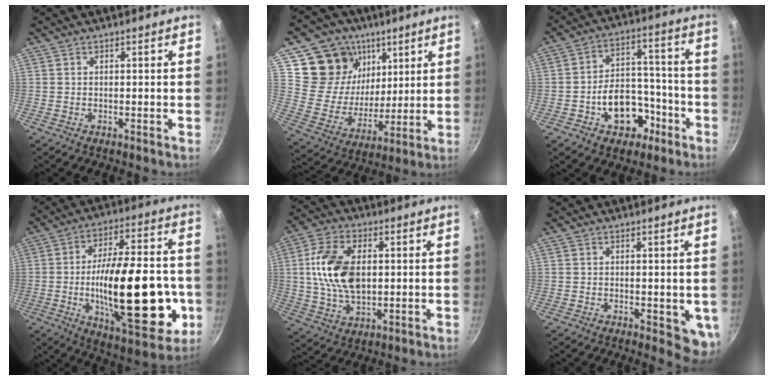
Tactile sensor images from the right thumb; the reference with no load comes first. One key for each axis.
{"total": 17.1, "fx": 8.9, "fy": 13.7, "fz": 5.0, "tx": -0.043, "ty": -0.059, "tz": 0.156}
{"total": 15.2, "fx": -6.9, "fy": 10.4, "fz": 8.7, "tx": -0.097, "ty": 0.081, "tz": -0.098}
{"total": 28.3, "fx": -5.0, "fy": 11.1, "fz": 25.5, "tx": -0.375, "ty": 0.015, "tz": -0.065}
{"total": 14.1, "fx": 1.6, "fy": 8.6, "fz": 11.1, "tx": -0.191, "ty": 0.003, "tz": 0.028}
{"total": 5.4, "fx": -0.3, "fy": 2.5, "fz": 4.8, "tx": -0.047, "ty": -0.011, "tz": -0.001}